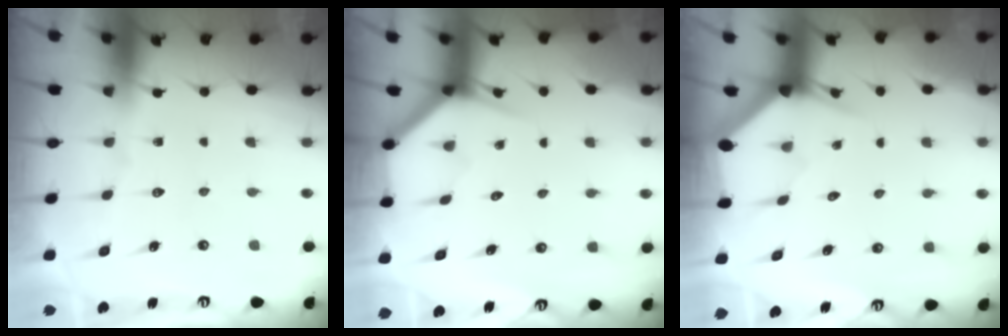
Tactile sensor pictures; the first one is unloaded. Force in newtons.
{"total": 3.6, "press": 3.5, "slide": 0.3}
{"total": 3.0, "press": 3.0, "slide": 0.1}